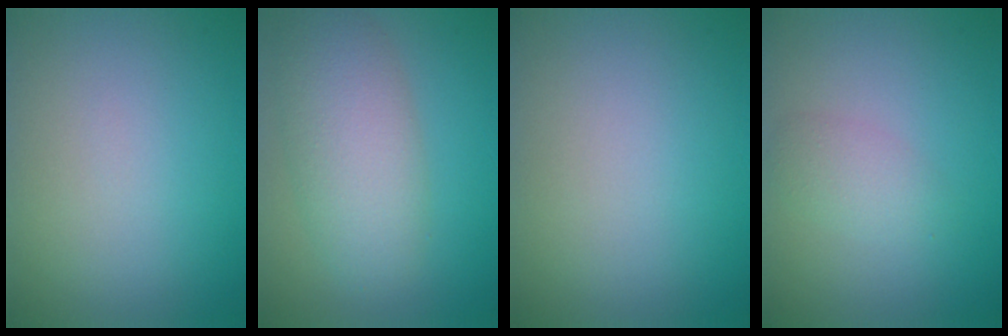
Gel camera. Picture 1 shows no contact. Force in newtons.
{"total": 5.7, "press": 5.7, "slide": 0.3}
{"total": 0.0}
{"total": 1.8, "press": 1.8, "slide": 0.1}